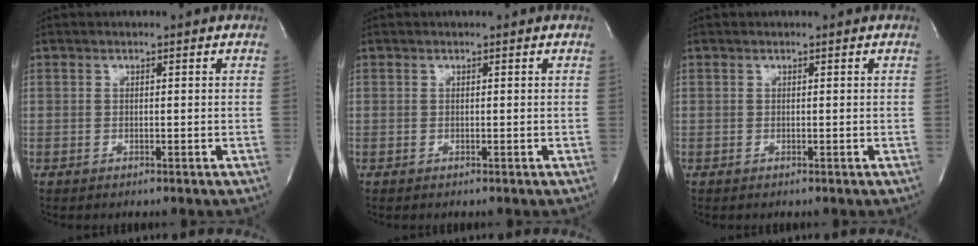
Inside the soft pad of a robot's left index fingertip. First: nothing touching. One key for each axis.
{"total": 0.0}
{"total": 0.0}